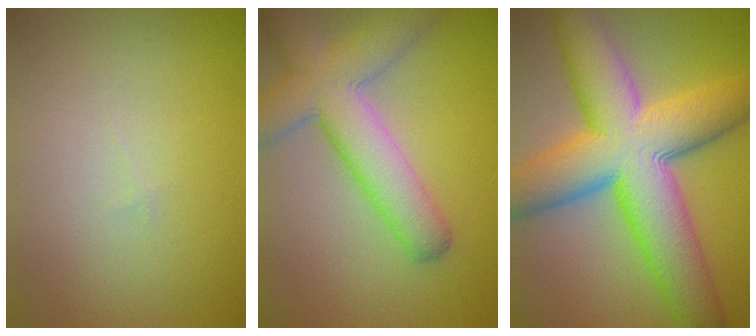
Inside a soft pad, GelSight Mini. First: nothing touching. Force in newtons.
{"total": 7.9, "press": 7.9, "slide": 0.5}
{"total": 14.6, "press": 14.6, "slide": 0.4}